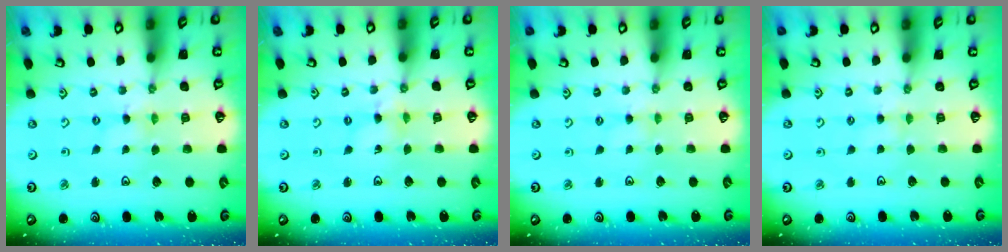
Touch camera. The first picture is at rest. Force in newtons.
{"total": 2.0, "press": 2.0, "slide": 0.2}
{"total": 1.4, "press": 1.3, "slide": 0.4}
{"total": 2.2, "press": 2.2, "slide": 0.4}